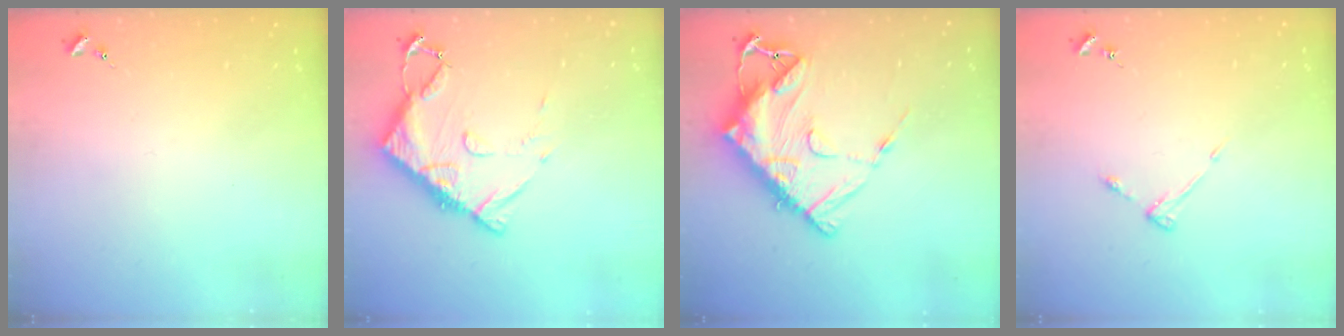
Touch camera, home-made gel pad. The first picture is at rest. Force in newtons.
{"total": 11.5, "press": 11.5, "slide": 1.1}
{"total": 18.7, "press": 18.6, "slide": 1.9}
{"total": 3.6, "press": 3.6, "slide": 0.5}